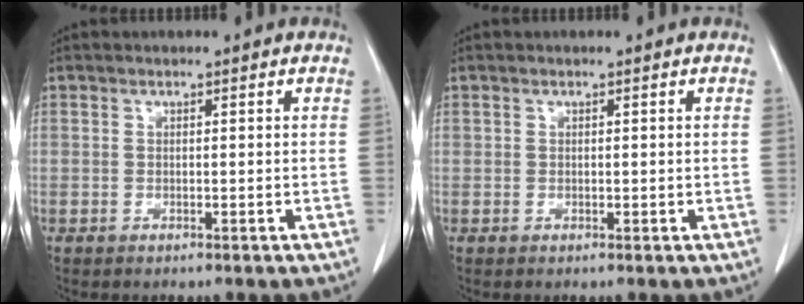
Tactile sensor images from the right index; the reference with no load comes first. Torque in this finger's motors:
{"motor_torque": [-0.09, 0.08, -0.04, 0.00]}